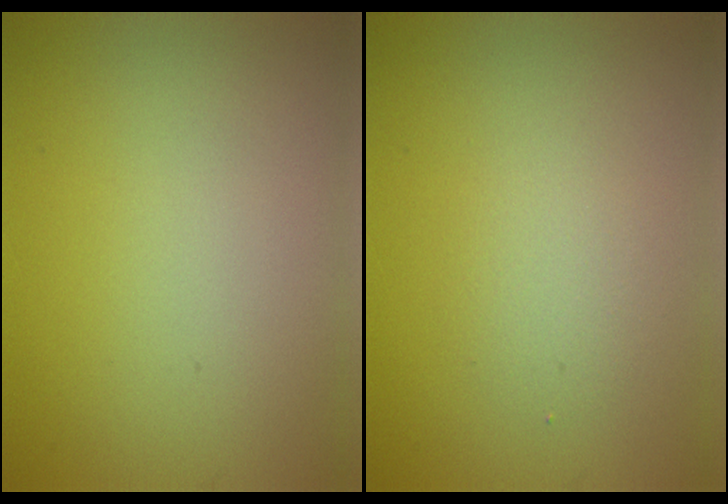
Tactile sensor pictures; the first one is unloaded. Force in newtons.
{"total": 2.0, "press": 1.9, "slide": 0.2}